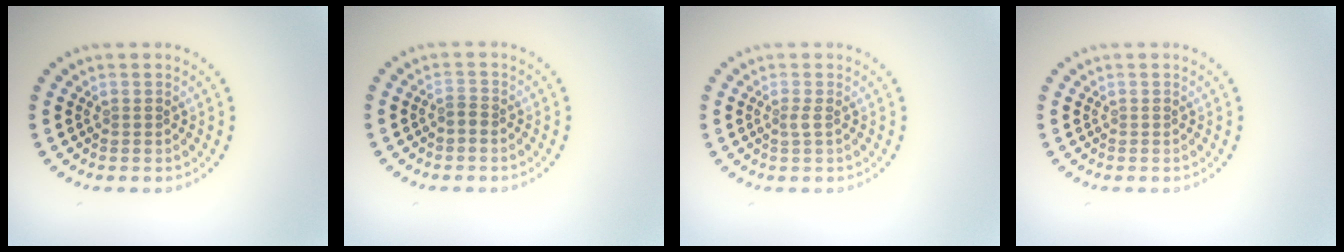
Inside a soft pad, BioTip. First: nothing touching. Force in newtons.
{"total": 0.7, "press": 0.5, "slide": 0.5}
{"total": 0.8, "press": 0.6, "slide": 0.6}
{"total": 0.0}